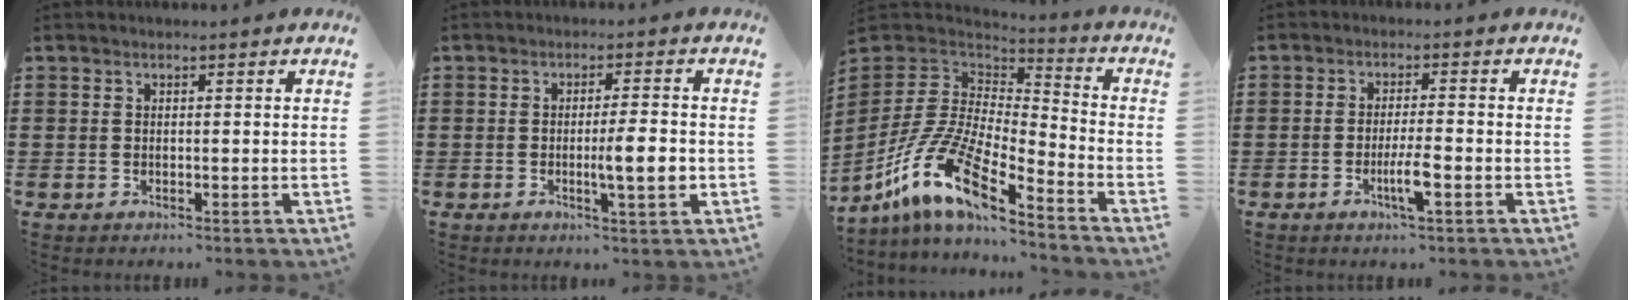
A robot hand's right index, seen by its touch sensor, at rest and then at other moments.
{"total": 5.5, "force": [-1.0, 0.6, 5.4], "torque": [-0.089, -0.006, -0.017]}
{"total": 13.6, "force": [-9.1, 4.0, 9.3], "torque": [-0.219, 0.001, -0.189]}
{"total": 4.4, "force": [-1.8, 0.4, 4.0], "torque": [-0.074, -0.006, -0.033]}